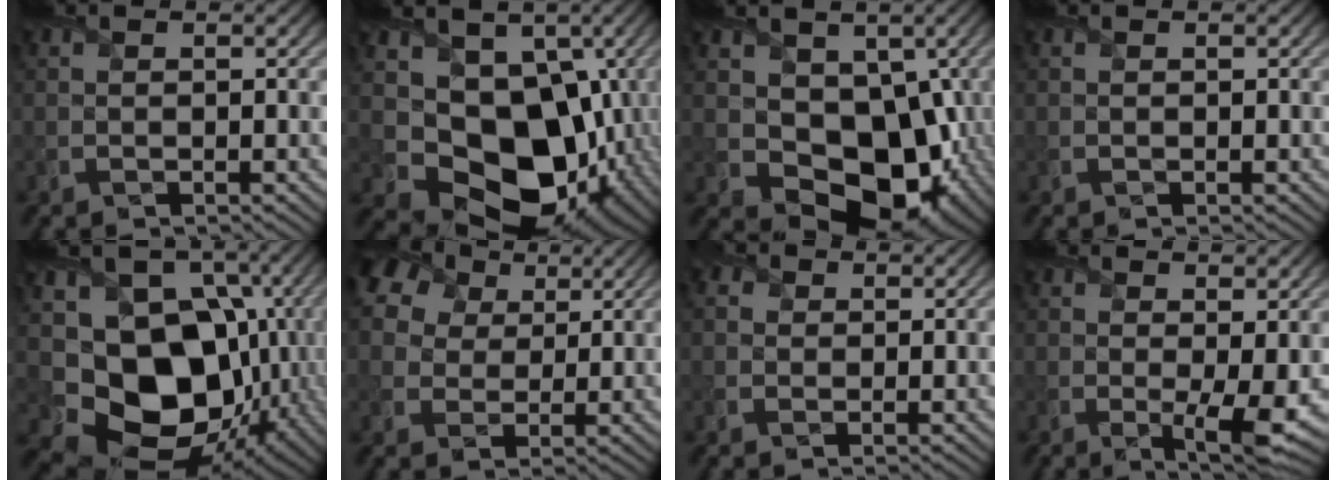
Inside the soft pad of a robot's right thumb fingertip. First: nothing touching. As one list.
[{"total": 14.1, "force": [-0.7, 10.9, 8.8], "torque": [-0.136, -0.043, -0.007]}, {"total": 10.9, "force": [-0.2, 8.2, 7.1], "torque": [-0.112, -0.034, -0.001]}, {"total": 0.0}, {"total": 15.4, "force": [-2.4, 12.1, 9.3], "torque": [-0.158, -0.034, -0.039]}, {"total": 11.3, "force": [6.0, 7.8, 5.6], "torque": [-0.167, 0.044, 0.105]}, {"total": 1.8, "force": [0.5, 1.6, 0.6], "torque": [-0.020, 0.001, 0.005]}, {"total": 4.2, "force": [-0.1, 0.9, 4.1], "torque": [-0.074, -0.015, 0.001]}]